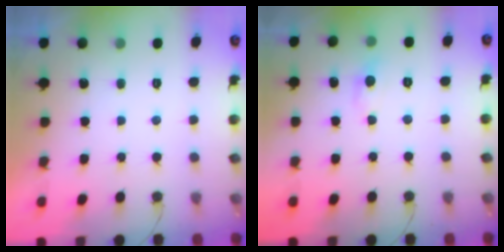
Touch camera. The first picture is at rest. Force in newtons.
{"total": 4.9, "press": 4.9, "slide": 0.6}